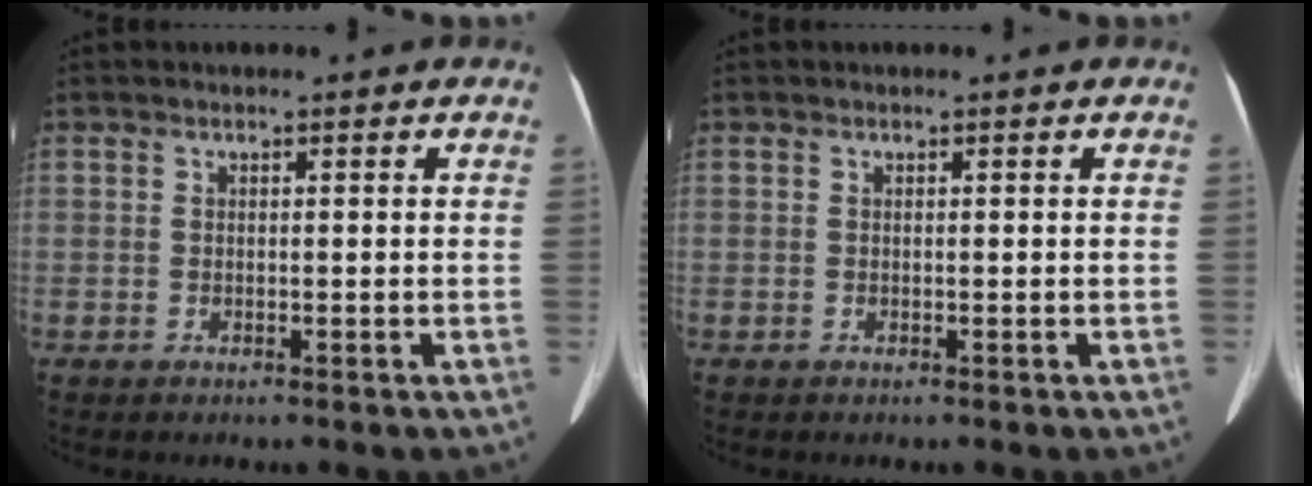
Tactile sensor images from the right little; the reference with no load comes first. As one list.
[{"total": 0.0}]